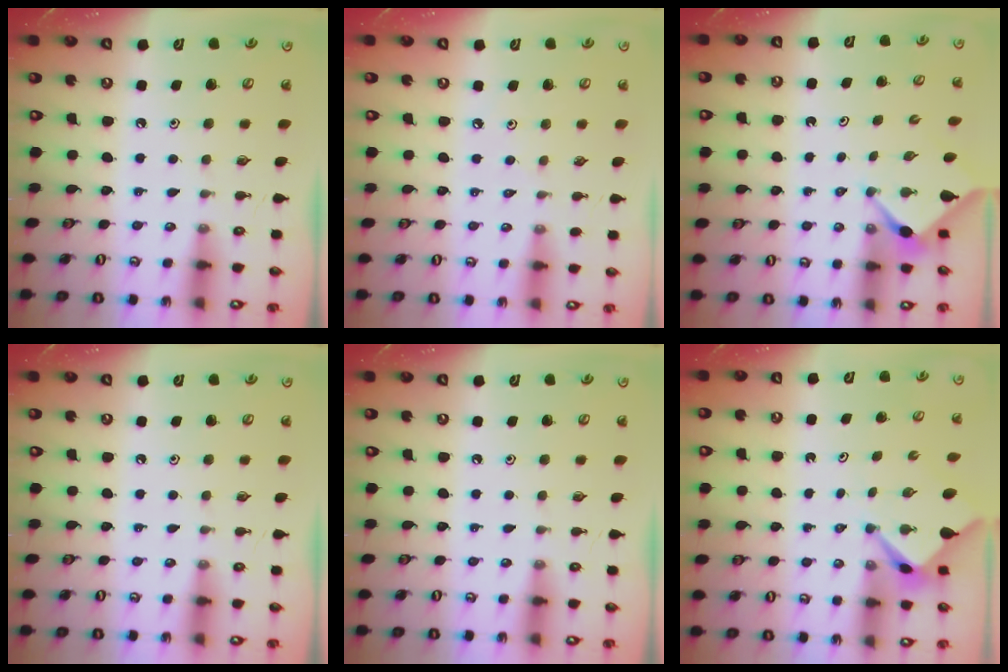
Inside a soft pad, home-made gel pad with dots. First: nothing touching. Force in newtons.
{"total": 1.9, "press": 1.8, "slide": 0.4}
{"total": 3.1, "press": 3.0, "slide": 0.4}
{"total": 0.0}
{"total": 0.0}
{"total": 2.9, "press": 2.9, "slide": 0.4}